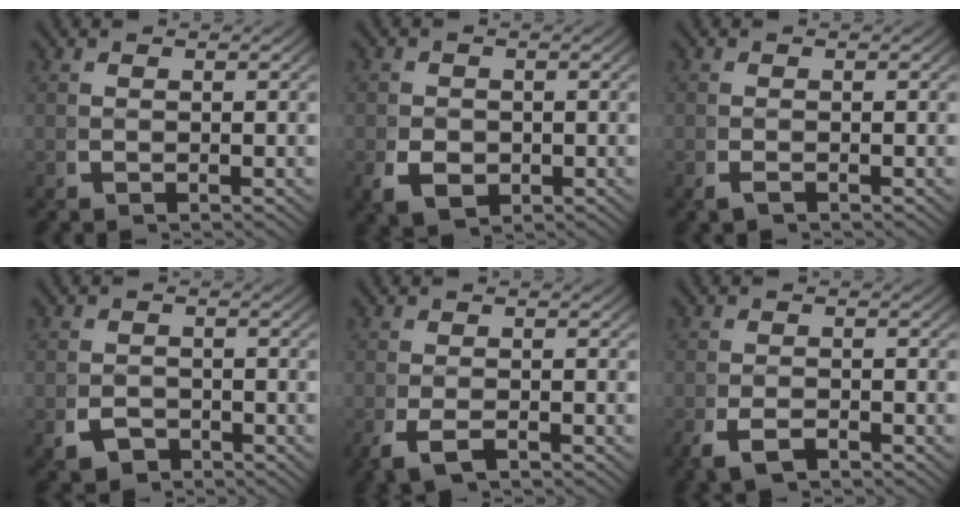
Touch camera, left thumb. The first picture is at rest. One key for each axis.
{"total": 3.5, "fx": -0.9, "fy": 2.6, "fz": 2.0, "tx": -0.042, "ty": -0.019, "tz": -0.007}
{"total": 0.7, "fx": -0.7, "fy": 0.2, "fz": 0.3, "tx": -0.011, "ty": -0.004, "tz": -0.009}
{"total": 2.6, "fx": -1.9, "fy": 1.6, "fz": 0.9, "tx": -0.017, "ty": -0.015, "tz": -0.027}
{"total": 2.2, "fx": -1.3, "fy": 1.1, "fz": 1.4, "tx": -0.041, "ty": -0.011, "tz": -0.017}
{"total": 2.2, "fx": -1.6, "fy": 1.0, "fz": 1.2, "tx": -0.031, "ty": -0.009, "tz": -0.024}